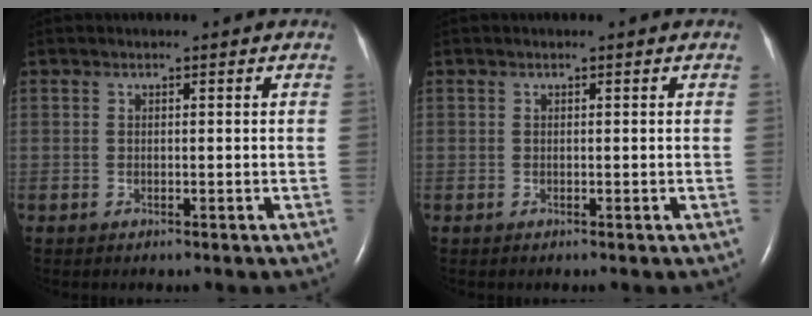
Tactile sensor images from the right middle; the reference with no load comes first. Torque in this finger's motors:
{"motor_torque": [-0.06, 0.02, -0.01, 0.00]}